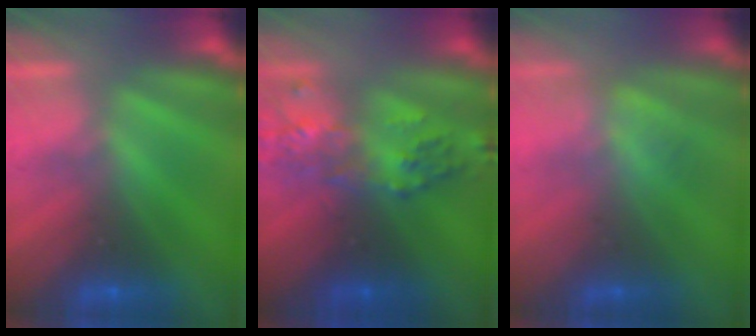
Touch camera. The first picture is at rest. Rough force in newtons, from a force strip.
{"total": 5.6}
{"total": 2.4}